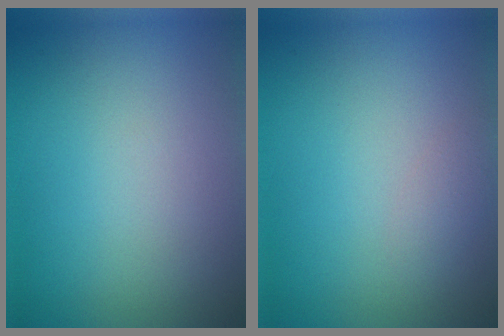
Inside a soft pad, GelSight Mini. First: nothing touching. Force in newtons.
{"total": 1.0, "press": 1.0, "slide": 0.0}